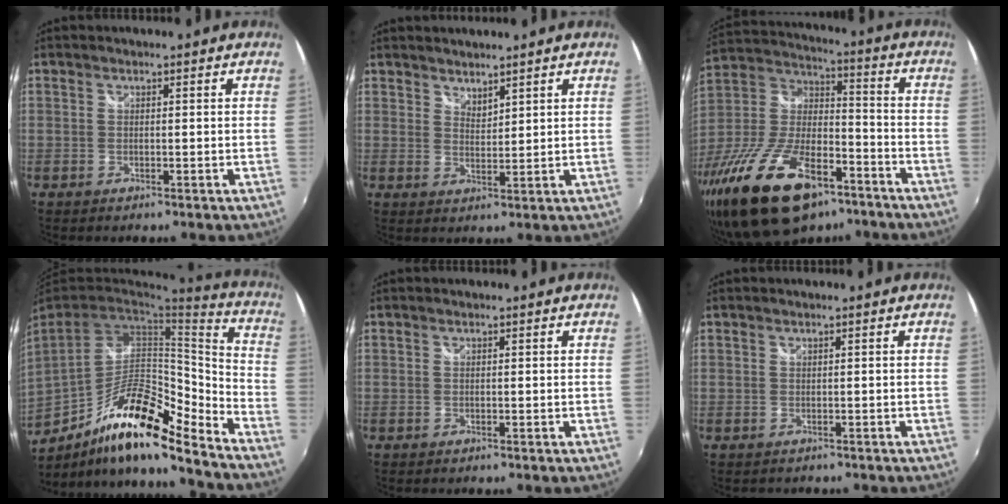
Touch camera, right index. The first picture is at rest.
{"total": 2.5, "force": [2.3, 0.7, 0.5], "torque": [-0.004, 0.000, 0.042]}
{"total": 25.9, "force": [-16.0, 11.5, 16.8], "torque": [-0.338, -0.021, -0.268]}
{"total": 20.1, "force": [-13.6, 4.4, 14.2], "torque": [-0.243, -0.018, -0.241]}
{"total": 0.0}
{"total": 0.5, "force": [-0.3, 0.4, -0.2], "torque": [0.001, 0.000, -0.002]}